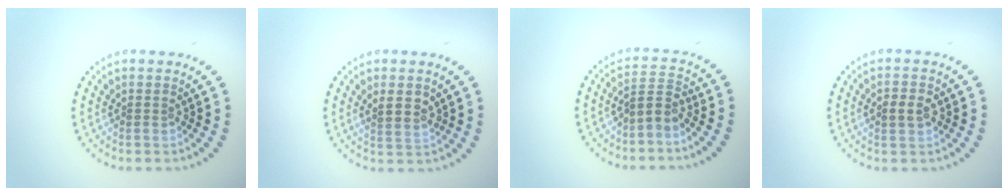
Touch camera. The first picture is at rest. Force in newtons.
{"total": 2.1, "press": 2.0, "slide": 0.6}
{"total": 2.3, "press": 1.4, "slide": 1.8}
{"total": 2.0, "press": 2.0, "slide": 0.1}